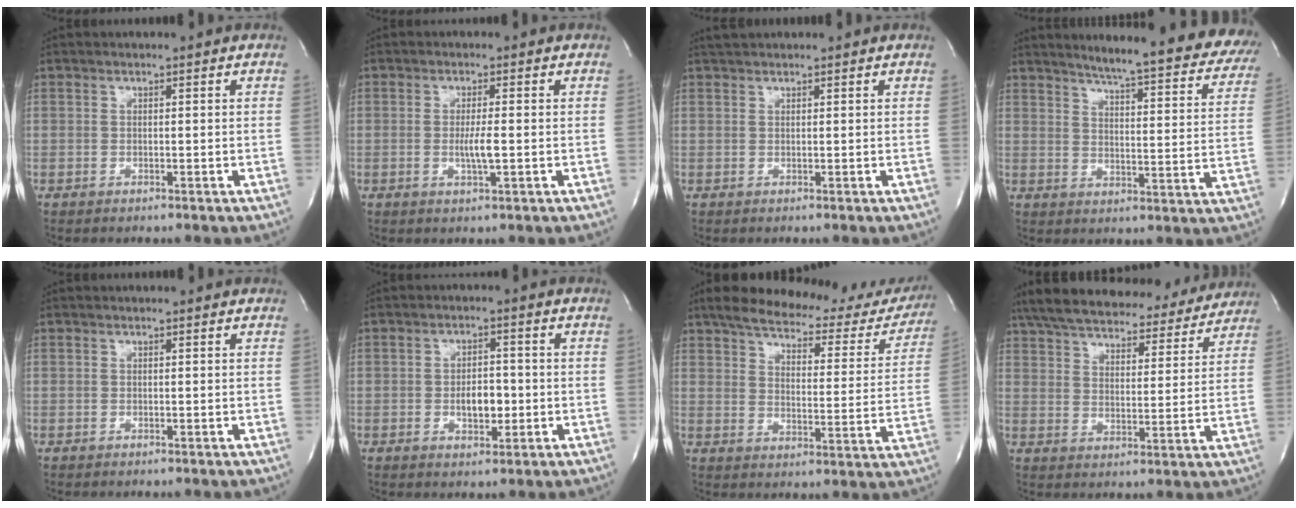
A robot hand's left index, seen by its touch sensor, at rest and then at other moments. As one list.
[{"total": 2.9, "force": [-0.5, 0.0, 2.9], "torque": [-0.056, -0.008, -0.009]}, {"total": 1.7, "force": [1.6, 0.2, 0.5], "torque": [-0.011, 0.016, 0.031]}, {"total": 25.4, "force": [22.6, 3.1, 11.2], "torque": [-0.146, -0.074, 0.259]}, {"total": 0.0}, {"total": 4.4, "force": [-0.9, 2.2, 3.7], "torque": [-0.055, 0.001, -0.012]}, {"total": 23.7, "force": [20.7, 6.9, 9.2], "torque": [-0.134, -0.018, 0.253]}, {"total": 26.4, "force": [23.3, 7.2, 10.0], "torque": [-0.173, 0.016, 0.313]}]